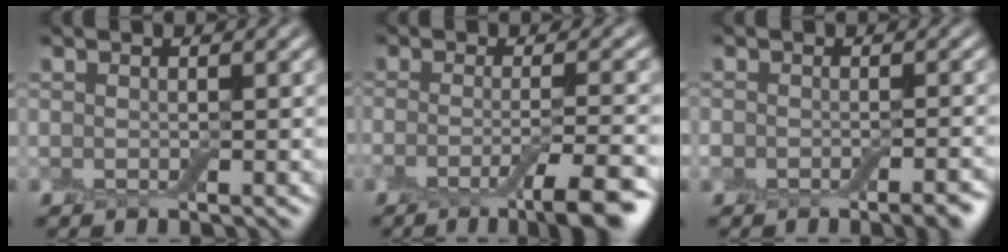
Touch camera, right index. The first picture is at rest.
{"total": 6.3, "force": [-2.9, 1.3, 5.5], "torque": [-0.075, -0.006, -0.051]}
{"total": 4.0, "force": [-2.7, 1.8, 2.3], "torque": [-0.027, 0.004, -0.030]}